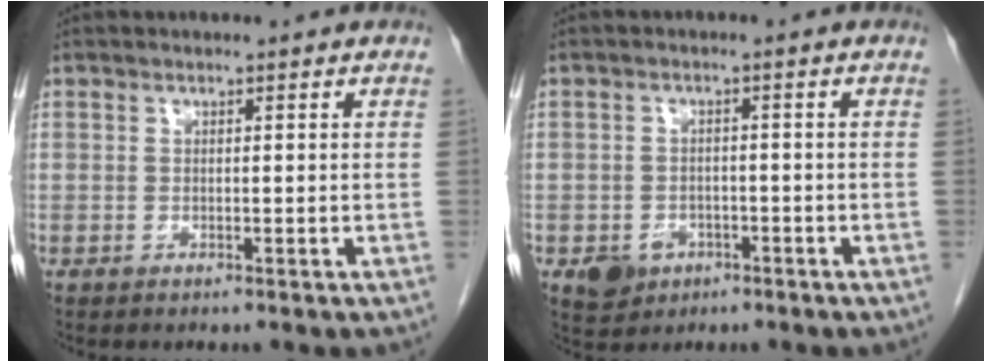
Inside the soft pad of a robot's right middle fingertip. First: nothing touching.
{"total": 4.3, "force": [-2.0, 3.5, 1.4], "torque": [-0.017, 0.005, -0.024]}